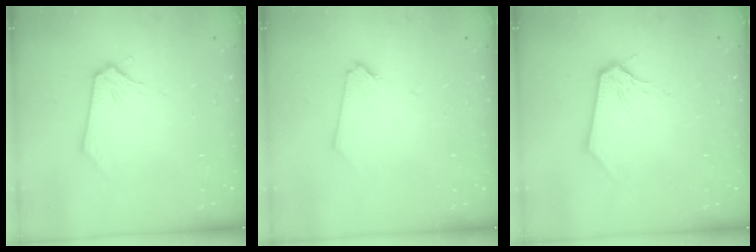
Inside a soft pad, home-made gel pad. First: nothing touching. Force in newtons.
{"total": 0.0}
{"total": 0.0}